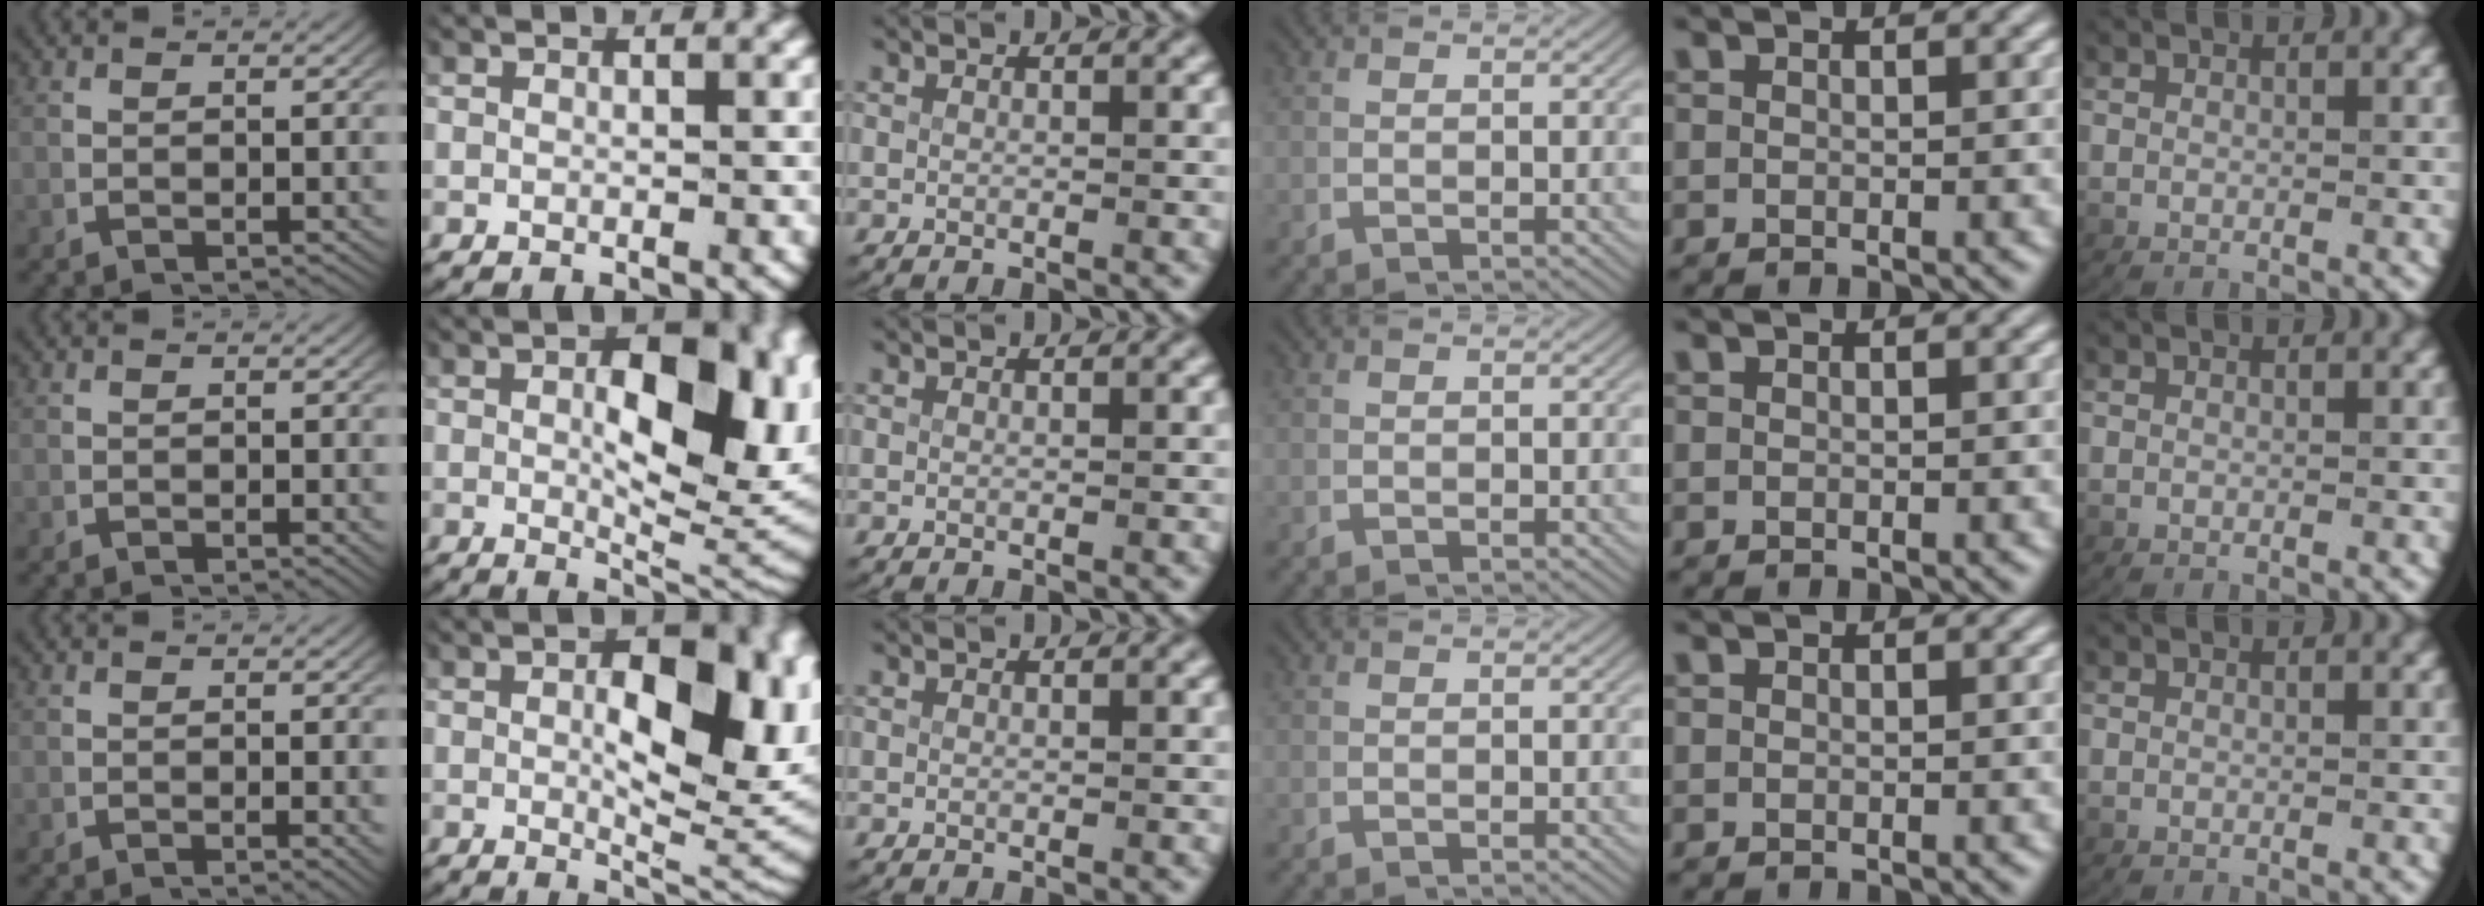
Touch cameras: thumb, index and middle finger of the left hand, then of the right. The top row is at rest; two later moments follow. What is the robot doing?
{"motion": "lift_and_place", "object": "plastic wrap"}